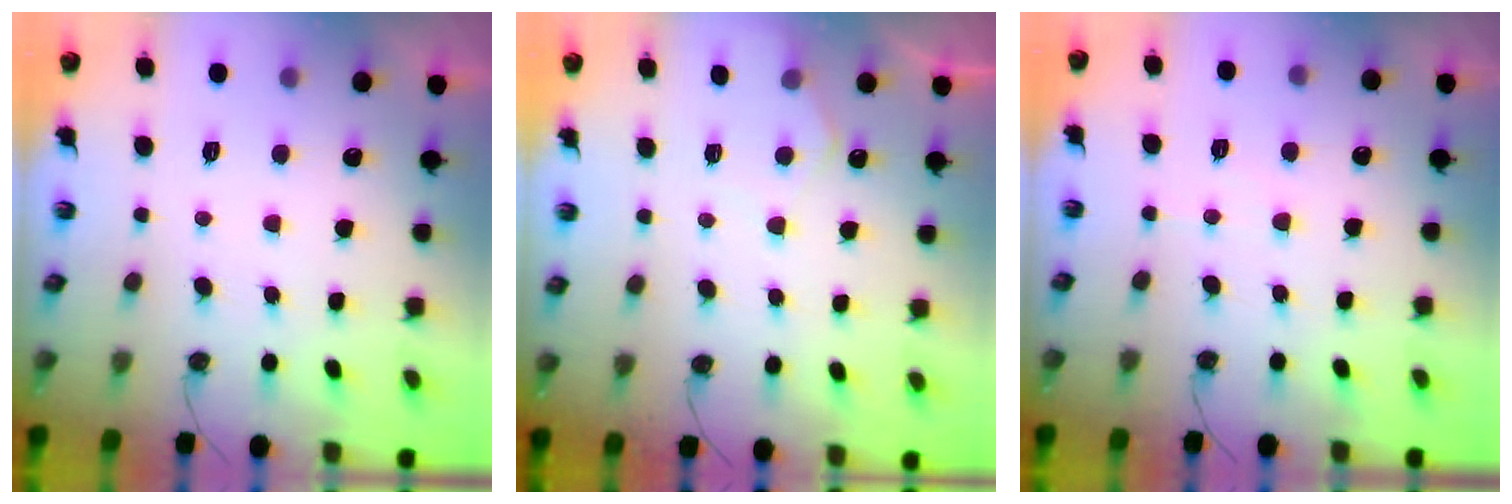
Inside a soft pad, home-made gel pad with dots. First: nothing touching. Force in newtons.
{"total": 4.9, "press": 4.9, "slide": 0.6}
{"total": 4.5, "press": 4.5, "slide": 0.2}